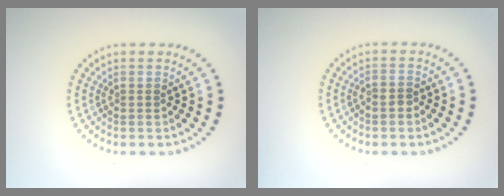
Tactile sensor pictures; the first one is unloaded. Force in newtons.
{"total": 1.1, "press": 0.8, "slide": 0.8}